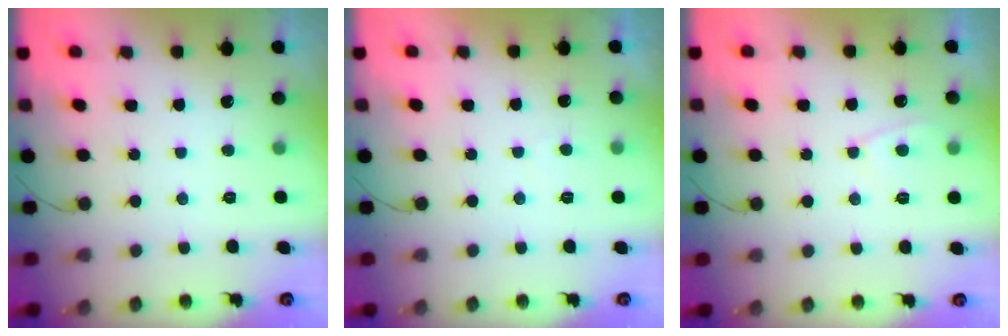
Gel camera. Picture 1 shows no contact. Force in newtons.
{"total": 1.3, "press": 1.2, "slide": 0.5}
{"total": 4.0, "press": 4.0, "slide": 0.4}